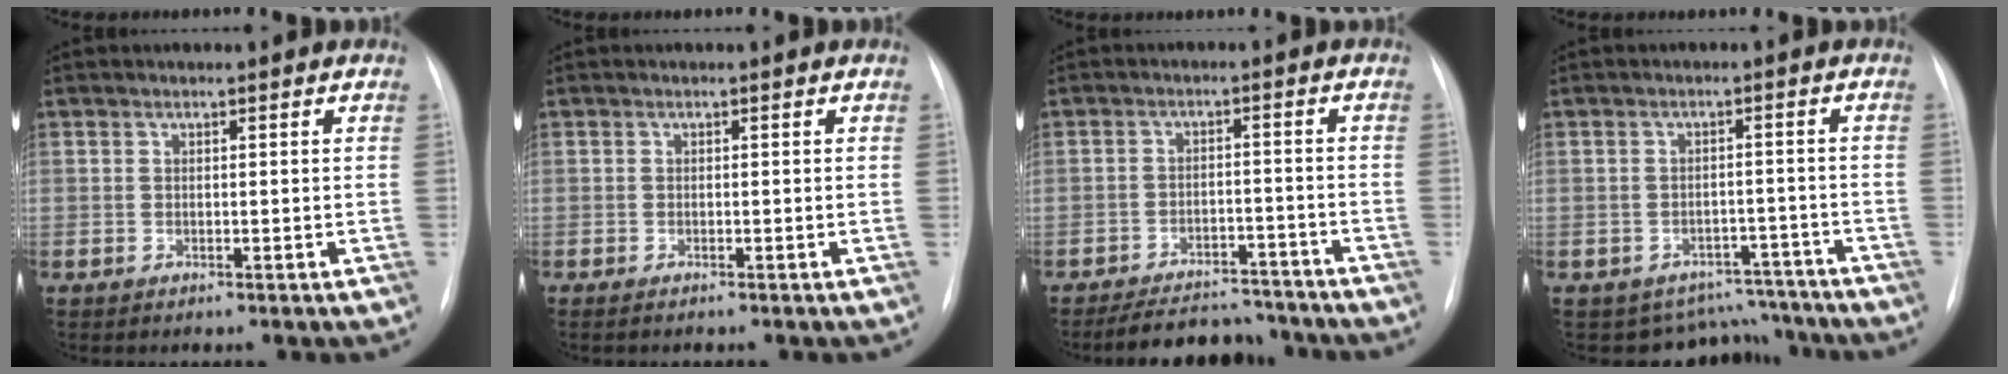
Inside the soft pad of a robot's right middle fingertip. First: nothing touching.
{"total": 1.0, "force": [-0.8, 0.1, 0.6], "torque": [-0.005, -0.001, -0.006]}
{"total": 10.3, "force": [-9.6, 3.0, 2.1], "torque": [-0.019, 0.010, -0.131]}
{"total": 7.9, "force": [-7.0, 3.7, -0.7], "torque": [0.028, 0.039, -0.082]}